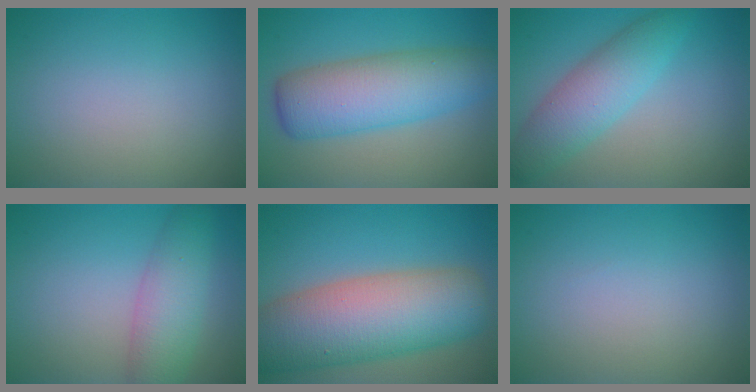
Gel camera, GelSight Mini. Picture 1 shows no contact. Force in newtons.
{"total": 7.8, "press": 7.8, "slide": 0.1}
{"total": 5.1, "press": 5.1, "slide": 0.1}
{"total": 4.8, "press": 4.8, "slide": 0.1}
{"total": 12.3, "press": 12.3, "slide": 0.8}
{"total": 0.0}